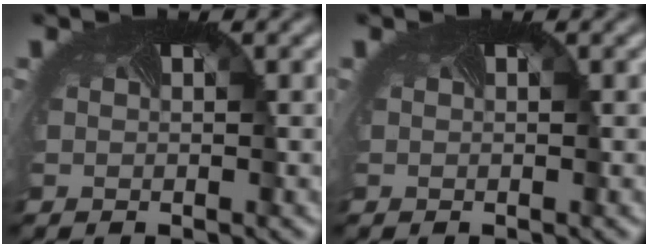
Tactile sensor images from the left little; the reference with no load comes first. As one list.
[{"total": 0.0}]